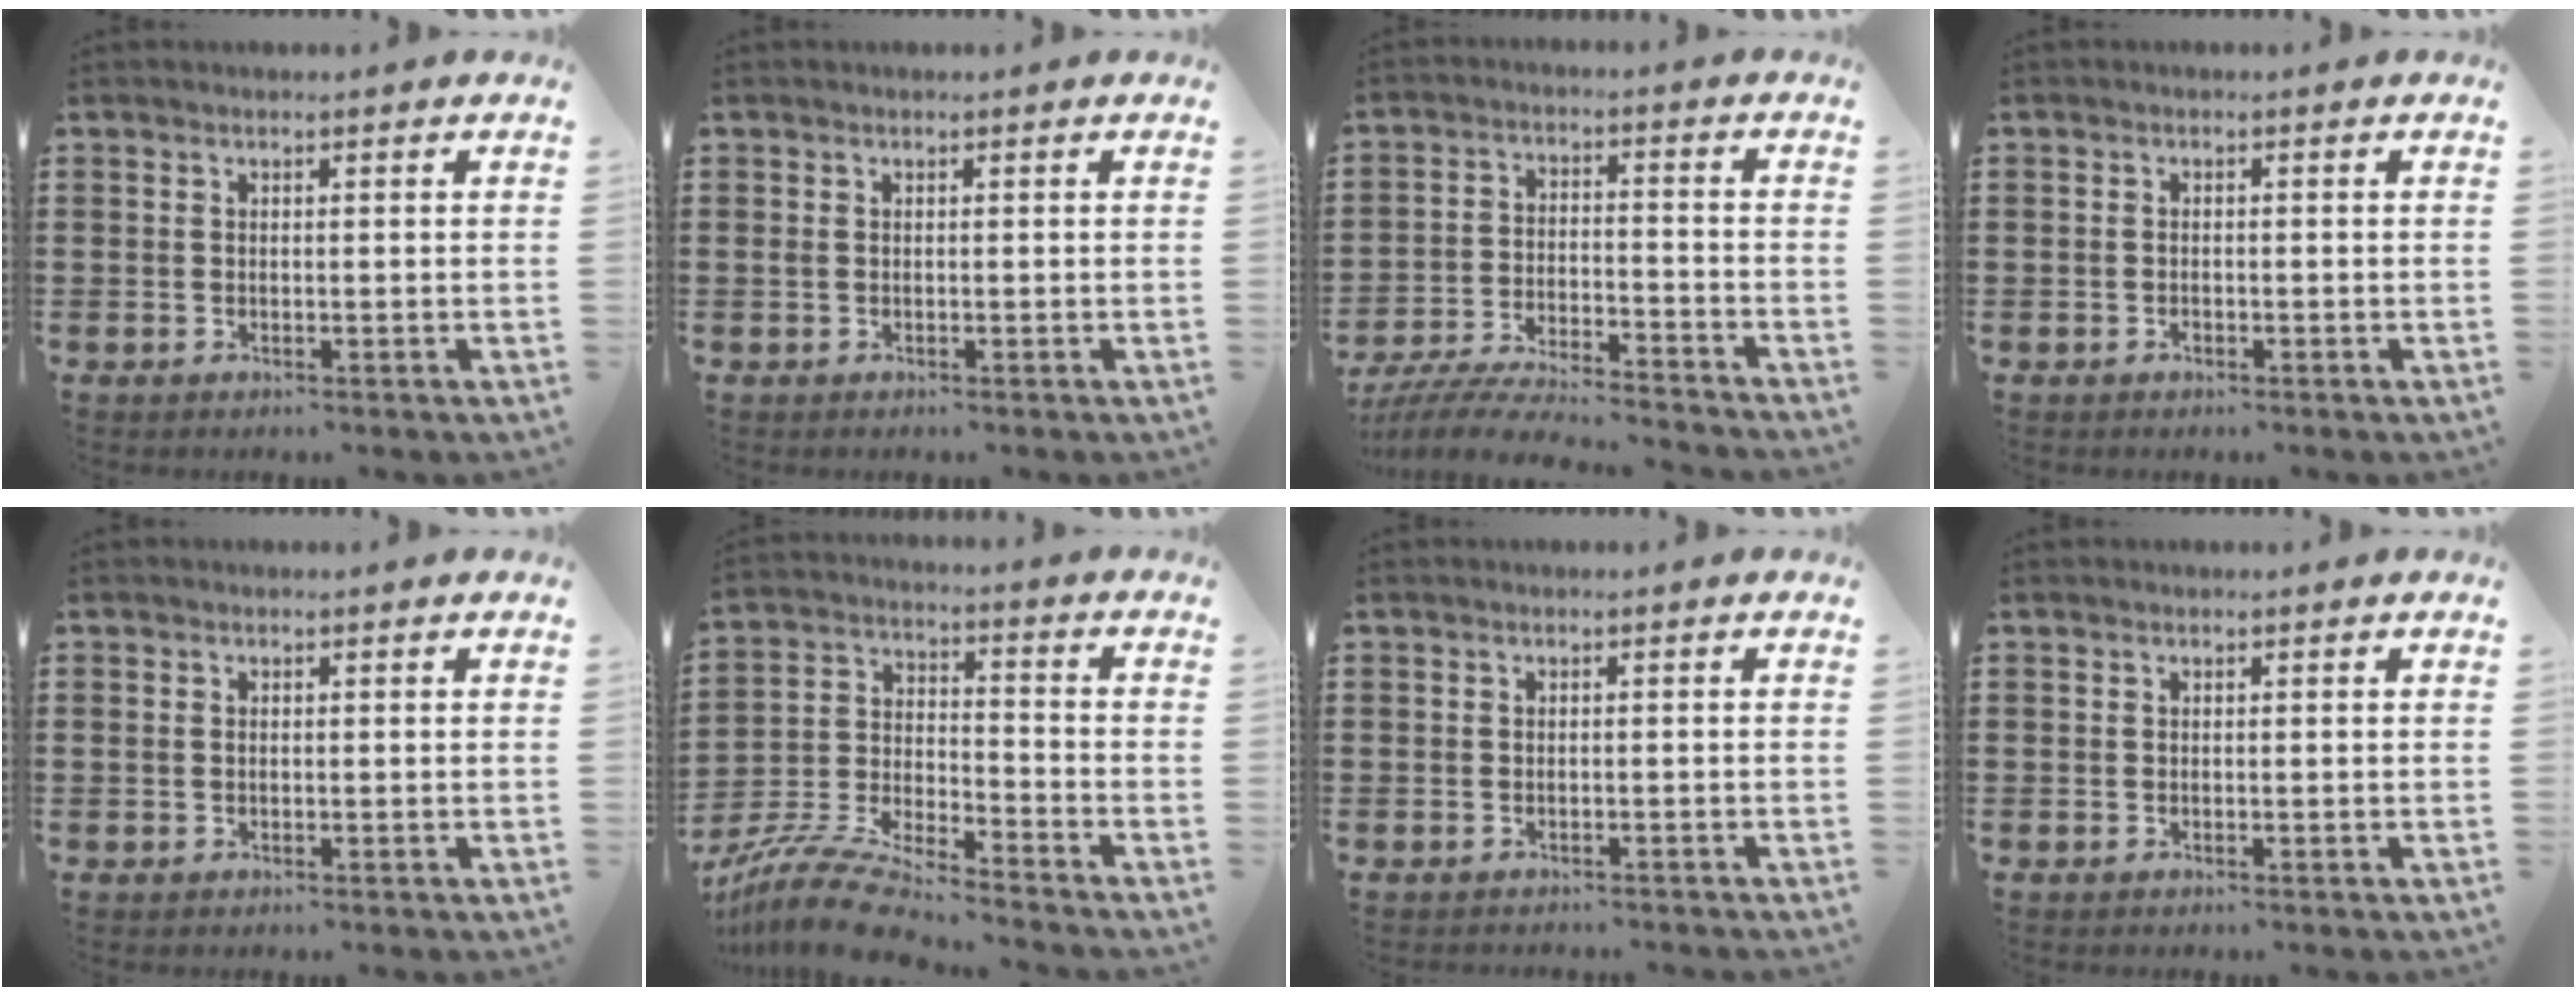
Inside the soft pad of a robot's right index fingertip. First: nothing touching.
{"total": 0.9, "force": [0.0, 0.4, 0.8], "torque": [-0.024, -0.001, -0.004]}
{"total": 6.8, "force": [-6.5, 0.2, 1.7], "torque": [-0.044, -0.003, -0.130]}
{"total": 0.7, "force": [-0.4, 0.4, 0.4], "torque": [-0.009, -0.003, -0.007]}
{"total": 0.5, "force": [0.0, 0.4, 0.3], "torque": [-0.009, 0.001, 0.000]}
{"total": 10.0, "force": [-9.3, 0.7, 3.6], "torque": [-0.087, 0.007, -0.189]}
{"total": 0.8, "force": [-0.8, -0.1, 0.0], "torque": [-0.001, -0.002, -0.017]}
{"total": 0.0}